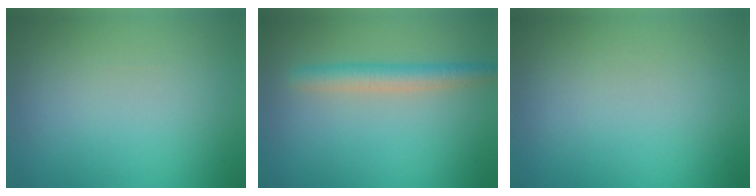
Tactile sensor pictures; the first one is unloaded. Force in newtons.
{"total": 3.0, "press": 3.0, "slide": 0.1}
{"total": 0.0}